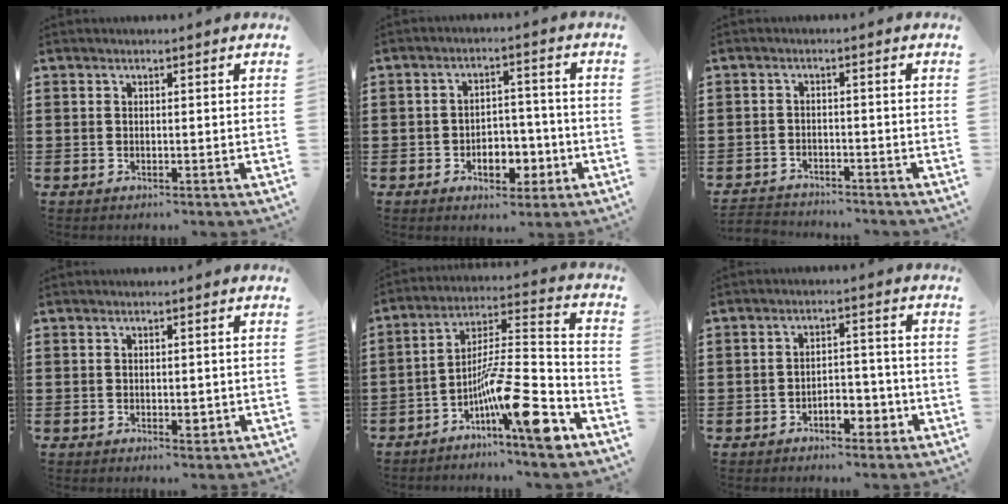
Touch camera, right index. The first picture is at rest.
{"total": 6.3, "force": [-2.6, 4.0, 4.2], "torque": [-0.047, 0.004, -0.049]}
{"total": 2.3, "force": [-2.2, 0.2, -0.2], "torque": [-0.004, 0.000, -0.051]}
{"total": 1.6, "force": [-0.2, 0.8, 1.4], "torque": [-0.025, 0.000, -0.003]}
{"total": 13.1, "force": [-7.6, 1.6, 10.5], "torque": [-0.178, -0.005, -0.142]}
{"total": 5.0, "force": [-2.6, 2.5, 3.5], "torque": [-0.049, 0.006, -0.049]}